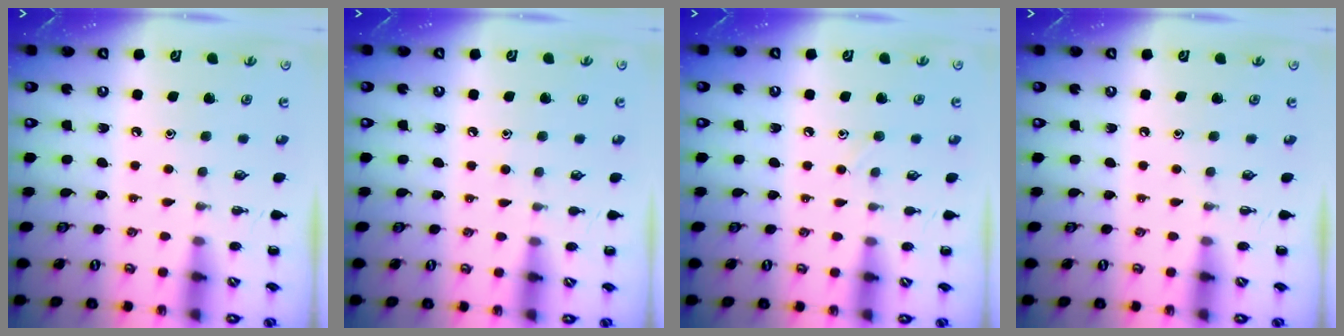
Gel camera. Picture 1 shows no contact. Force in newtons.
{"total": 5.2, "press": 4.9, "slide": 1.7}
{"total": 4.5, "press": 4.2, "slide": 1.6}
{"total": 0.0}